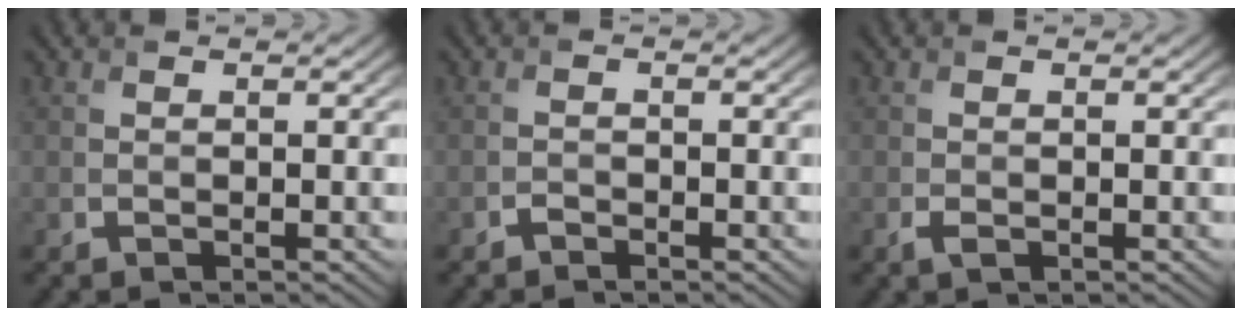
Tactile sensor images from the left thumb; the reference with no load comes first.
{"total": 0.7, "force": [-0.6, 0.3, 0.2], "torque": [-0.003, 0.000, -0.013]}
{"total": 1.0, "force": [-0.4, 0.5, 0.7], "torque": [-0.017, -0.003, -0.007]}